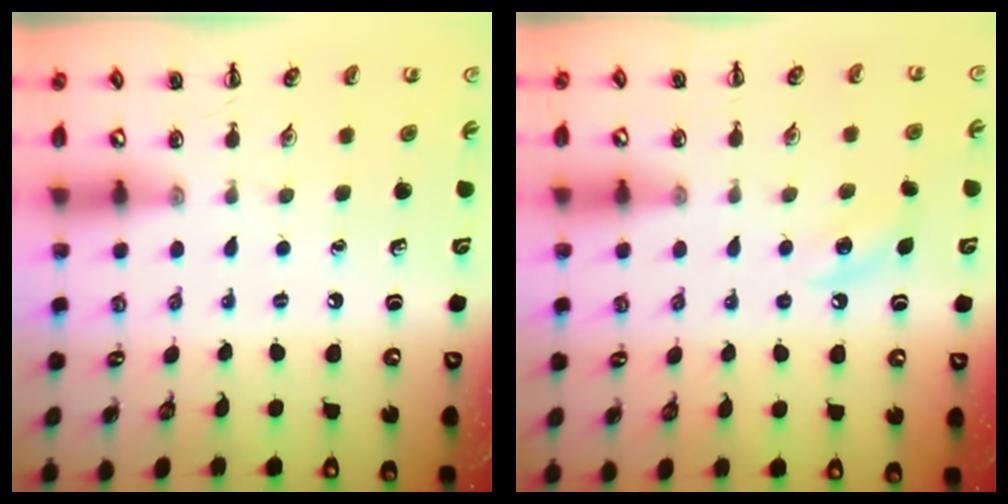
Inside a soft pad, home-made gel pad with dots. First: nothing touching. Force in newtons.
{"total": 5.8, "press": 5.5, "slide": 1.9}